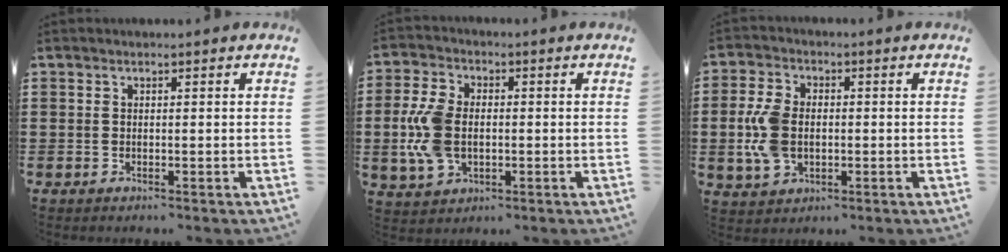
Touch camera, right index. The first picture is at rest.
{"total": 8.7, "force": [-0.7, 5.6, 6.6], "torque": [-0.169, 0.001, -0.019]}
{"total": 7.5, "force": [-0.5, 4.9, 5.6], "torque": [-0.147, 0.000, -0.017]}